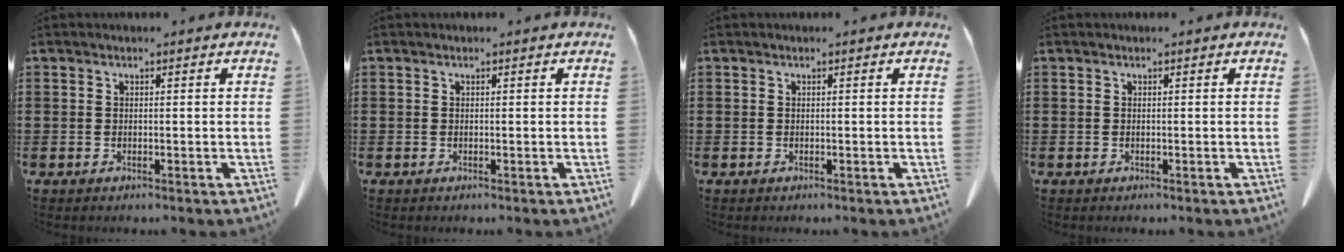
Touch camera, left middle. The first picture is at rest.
{"total": 0.0}
{"total": 0.0}
{"total": 0.0}